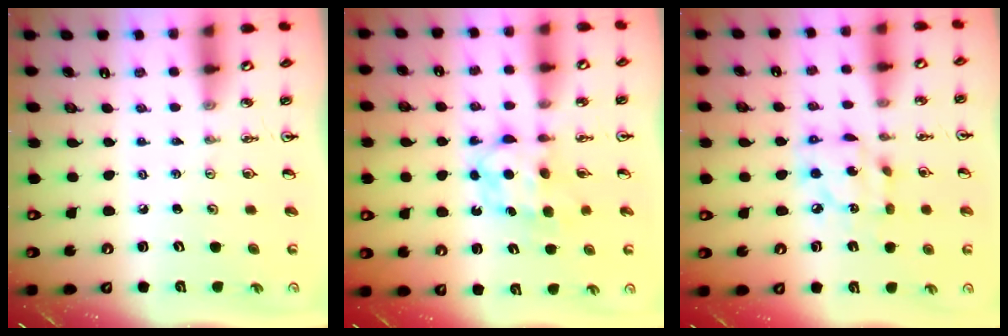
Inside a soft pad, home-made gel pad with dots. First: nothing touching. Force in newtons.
{"total": 7.2, "press": 7.2, "slide": 0.5}
{"total": 10.4, "press": 10.4, "slide": 0.6}